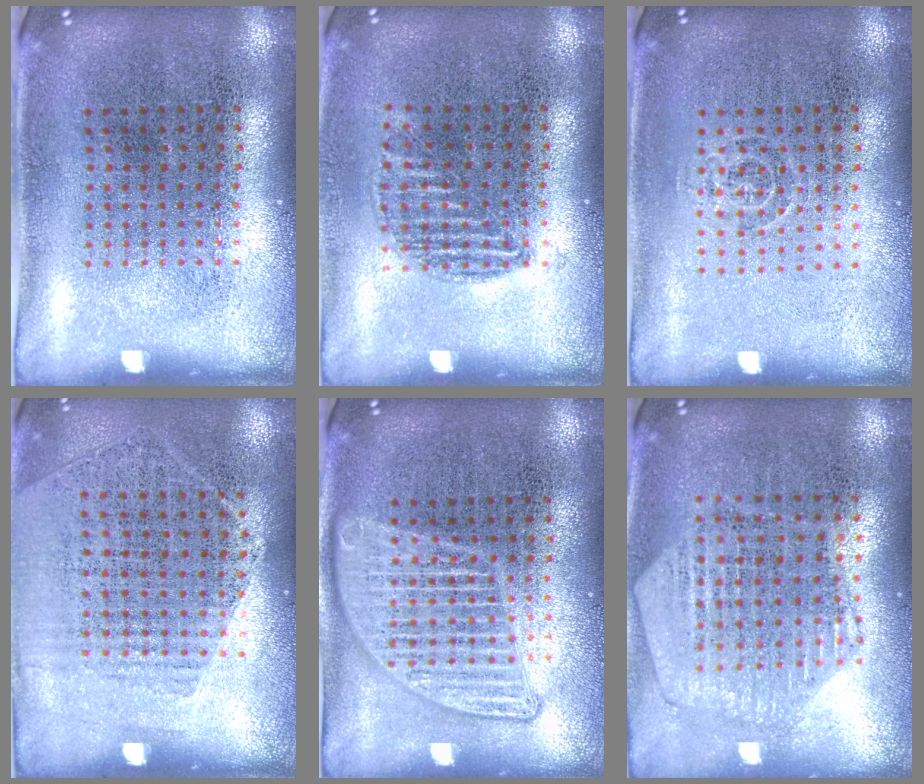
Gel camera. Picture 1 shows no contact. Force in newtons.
{"total": 0.9, "press": 0.8, "slide": 0.4}
{"total": 0.8, "press": 0.5, "slide": 0.6}
{"total": 1.2, "press": 1.0, "slide": 0.7}
{"total": 2.8, "press": 2.8, "slide": 0.3}
{"total": 1.2, "press": 1.2, "slide": 0.2}